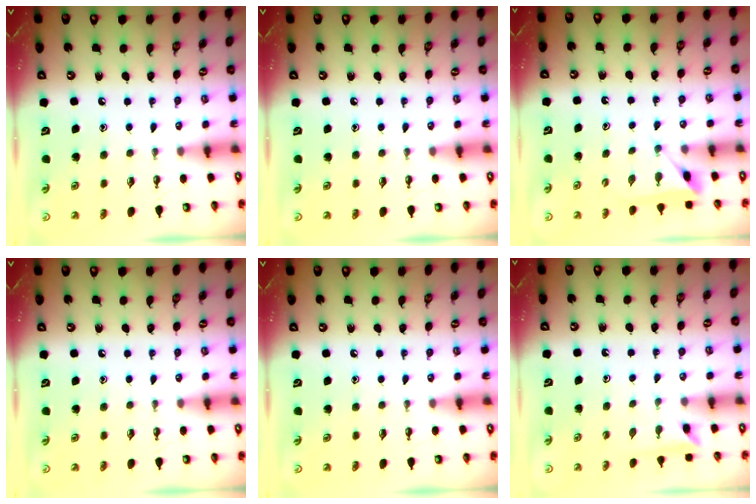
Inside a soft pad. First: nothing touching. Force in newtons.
{"total": 0.0}
{"total": 3.3, "press": 3.3, "slide": 0.4}
{"total": 0.0}
{"total": 0.0}
{"total": 2.3, "press": 2.3, "slide": 0.2}